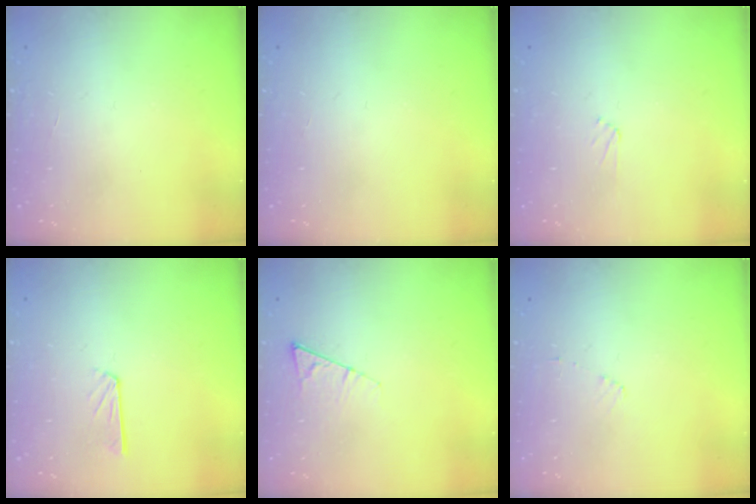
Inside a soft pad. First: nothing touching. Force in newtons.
{"total": 0.0}
{"total": 2.7, "press": 2.6, "slide": 0.4}
{"total": 4.5, "press": 4.5, "slide": 0.4}
{"total": 5.5, "press": 5.5, "slide": 0.7}
{"total": 4.0, "press": 3.9, "slide": 0.5}